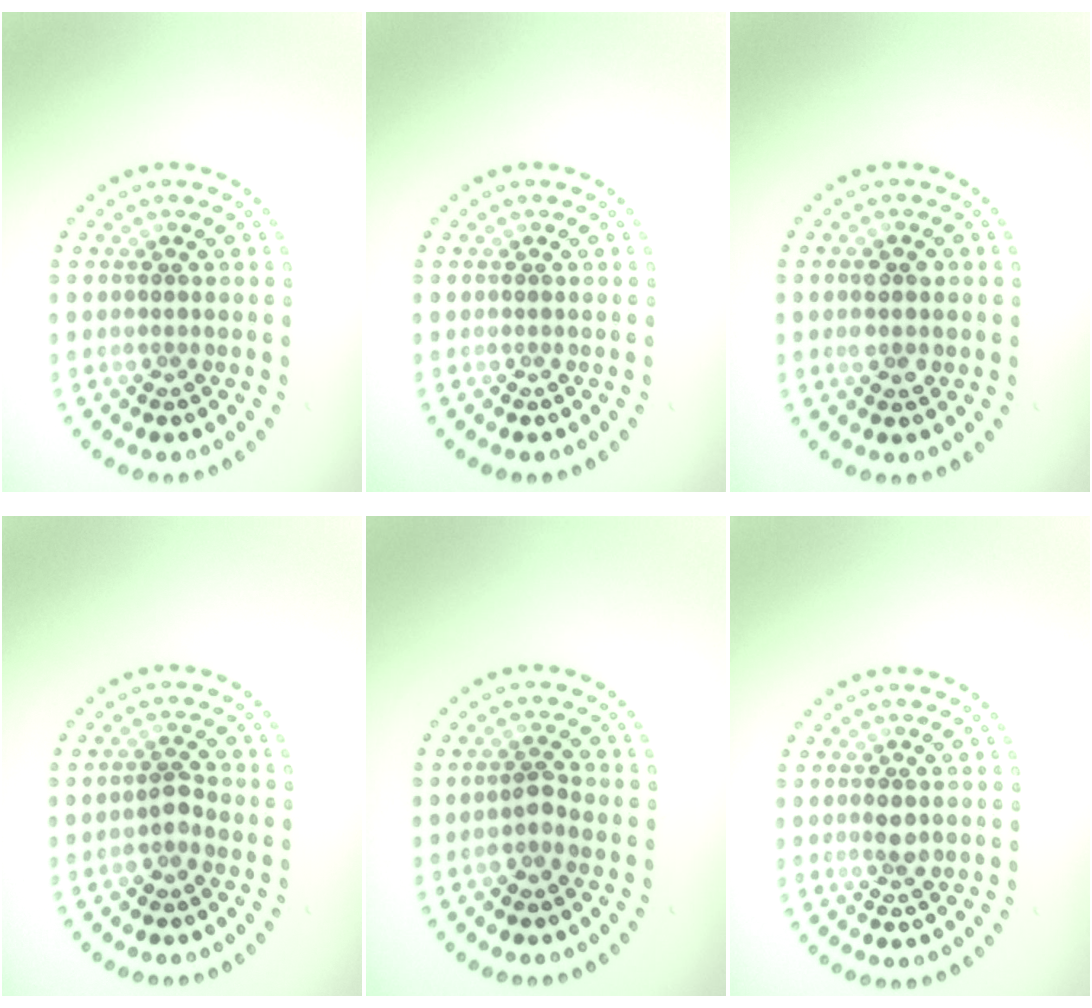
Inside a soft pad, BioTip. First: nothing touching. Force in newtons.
{"total": 0.0}
{"total": 2.3, "press": 2.3, "slide": 0.2}
{"total": 1.3, "press": 1.0, "slide": 0.8}
{"total": 1.3, "press": 1.0, "slide": 0.8}
{"total": 1.6, "press": 1.6, "slide": 0.3}